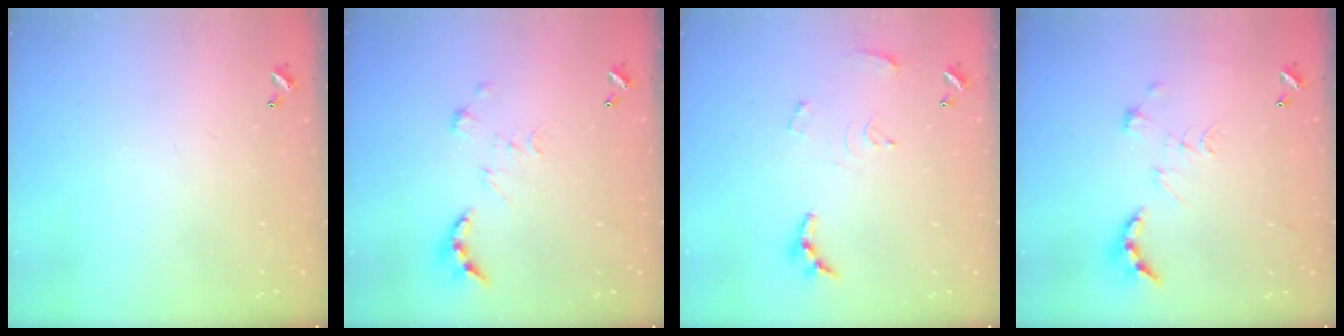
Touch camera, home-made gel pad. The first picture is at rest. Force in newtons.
{"total": 2.9, "press": 2.7, "slide": 1.3}
{"total": 7.6, "press": 7.6, "slide": 0.4}
{"total": 2.4, "press": 1.9, "slide": 1.5}